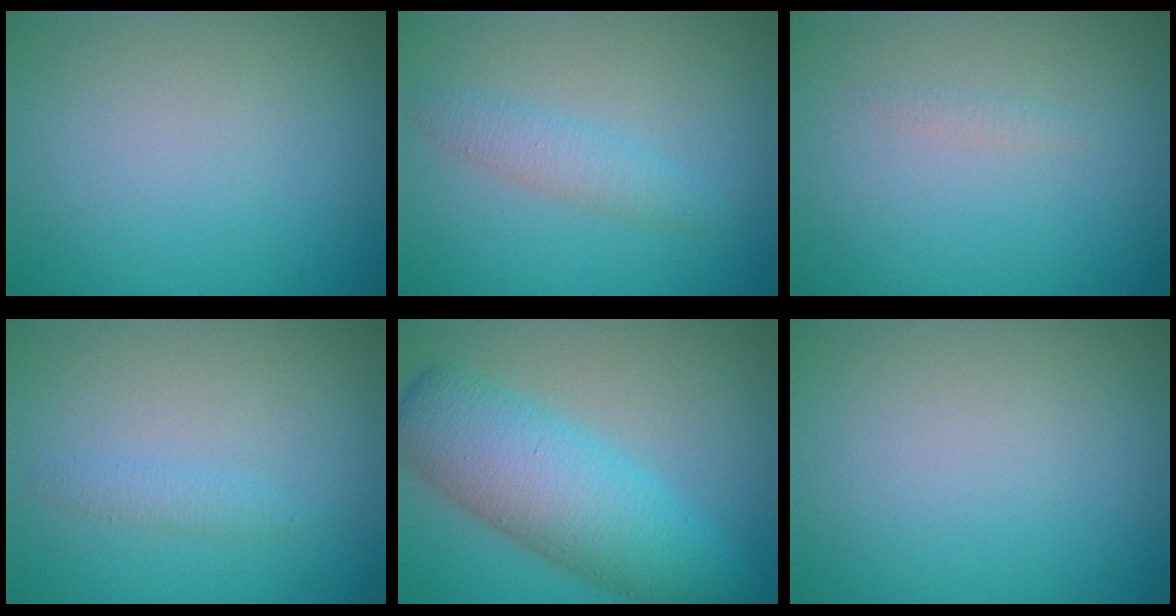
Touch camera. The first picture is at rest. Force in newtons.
{"total": 2.1, "press": 2.1, "slide": 0.0}
{"total": 0.5, "press": 0.5, "slide": 0.0}
{"total": 1.0, "press": 1.0, "slide": 0.0}
{"total": 8.4, "press": 8.4, "slide": 0.2}
{"total": 0.0}